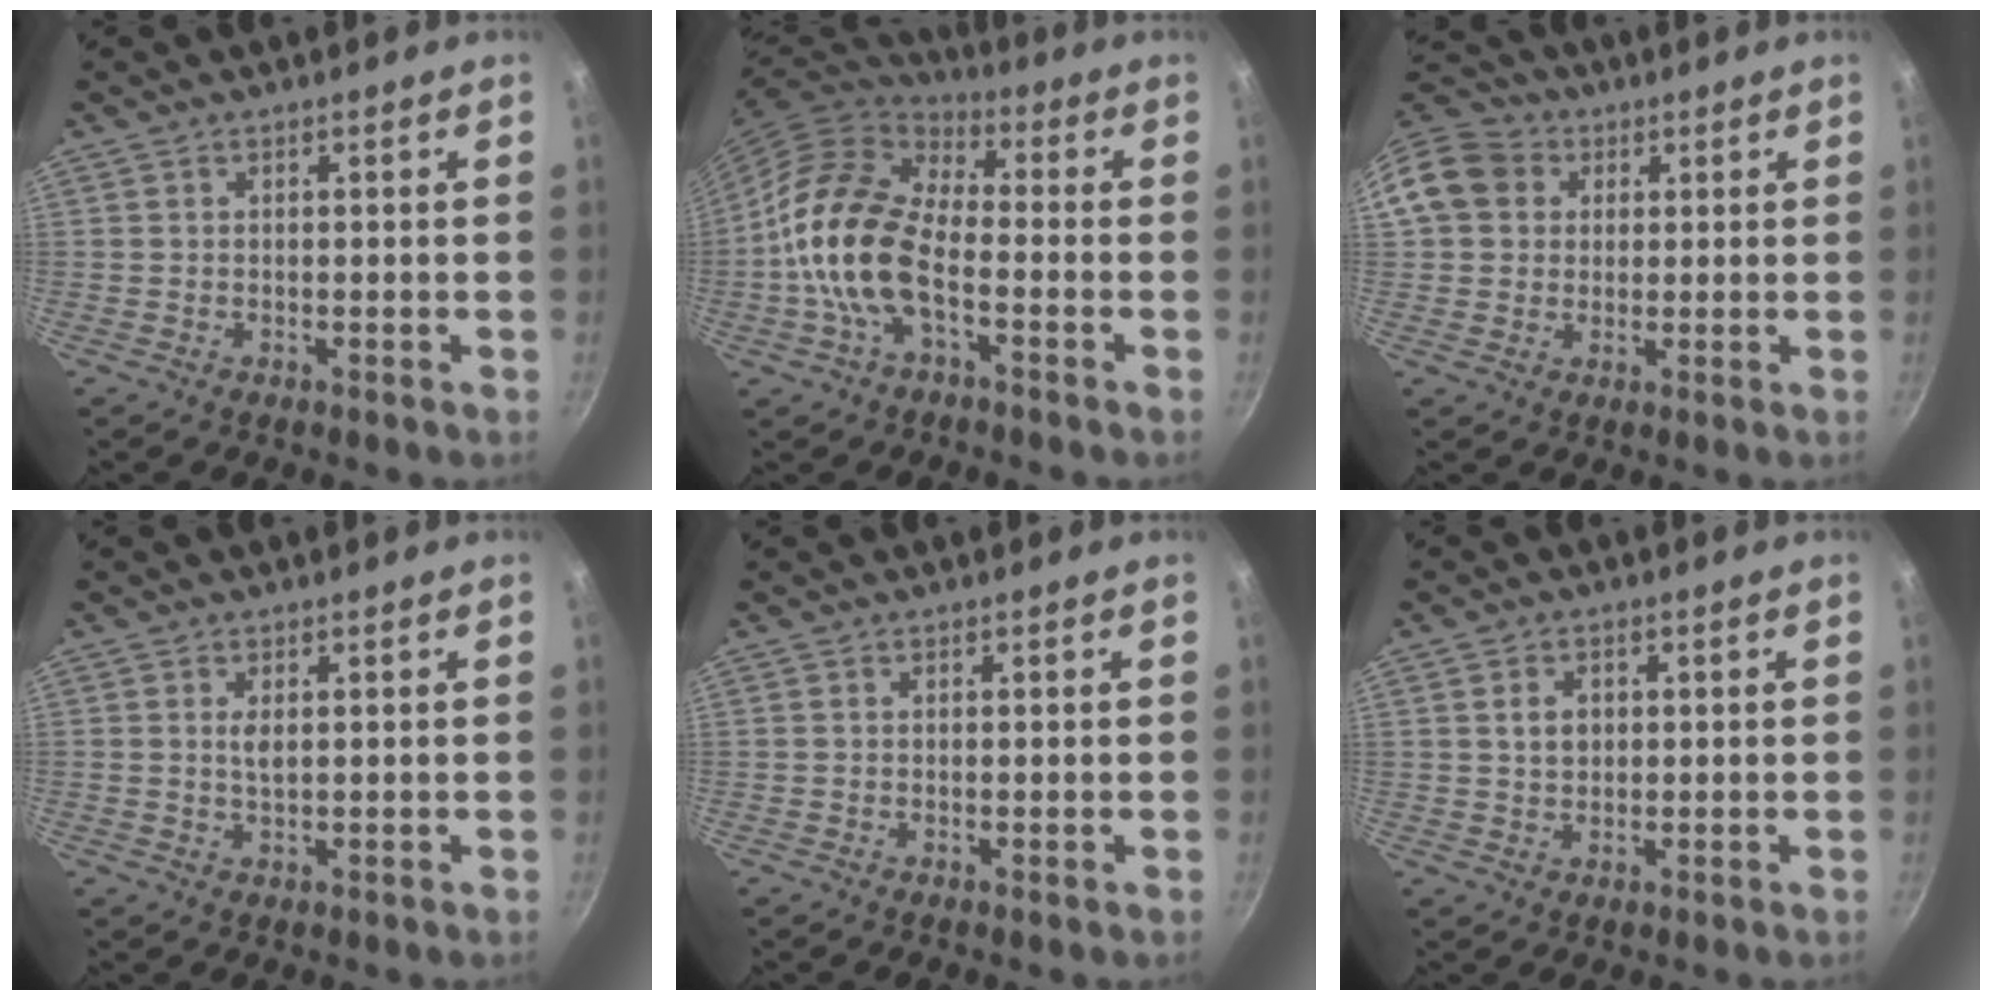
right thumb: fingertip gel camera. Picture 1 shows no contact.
{"total": 16.4, "force": [-3.8, 8.8, 13.3], "torque": [-0.231, 0.037, -0.087]}
{"total": 11.4, "force": [2.8, 10.0, 4.9], "torque": [-0.078, 0.023, 0.038]}
{"total": 2.0, "force": [0.6, 0.9, 1.7], "torque": [-0.031, -0.002, 0.012]}
{"total": 0.0}
{"total": 3.6, "force": [0.8, 2.7, 2.2], "torque": [-0.025, 0.001, 0.015]}